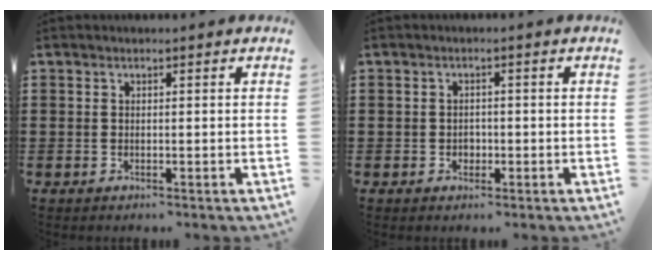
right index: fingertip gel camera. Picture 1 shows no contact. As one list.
[{"total": 1.4, "force": [-0.4, 1.2, 0.6], "torque": [-0.014, 0.003, -0.009]}]